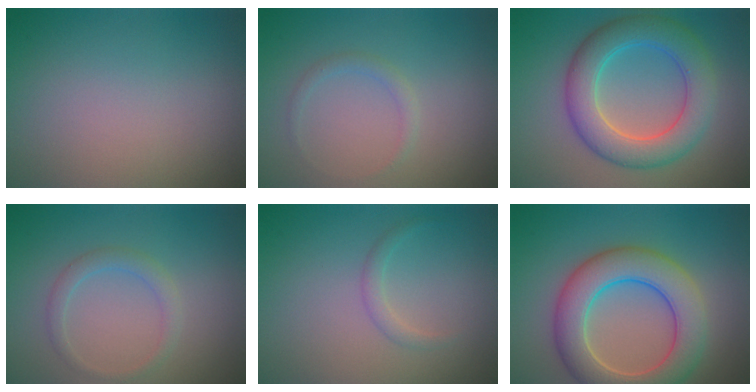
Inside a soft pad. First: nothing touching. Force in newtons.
{"total": 1.0, "press": 1.0, "slide": 0.1}
{"total": 6.5, "press": 6.5, "slide": 0.1}
{"total": 1.7, "press": 1.7, "slide": 0.1}
{"total": 1.0, "press": 1.0, "slide": 0.1}
{"total": 7.6, "press": 7.6, "slide": 0.4}